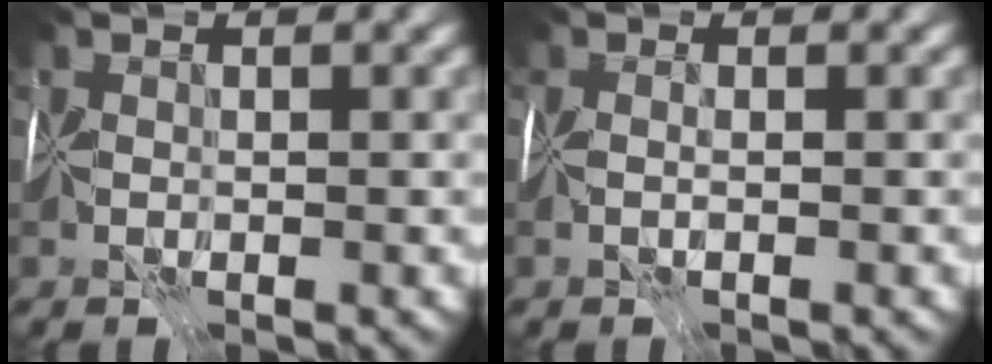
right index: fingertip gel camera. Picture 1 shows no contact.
{"total": 0.9, "force": [-0.2, 0.2, 0.9], "torque": [-0.015, -0.005, -0.003]}